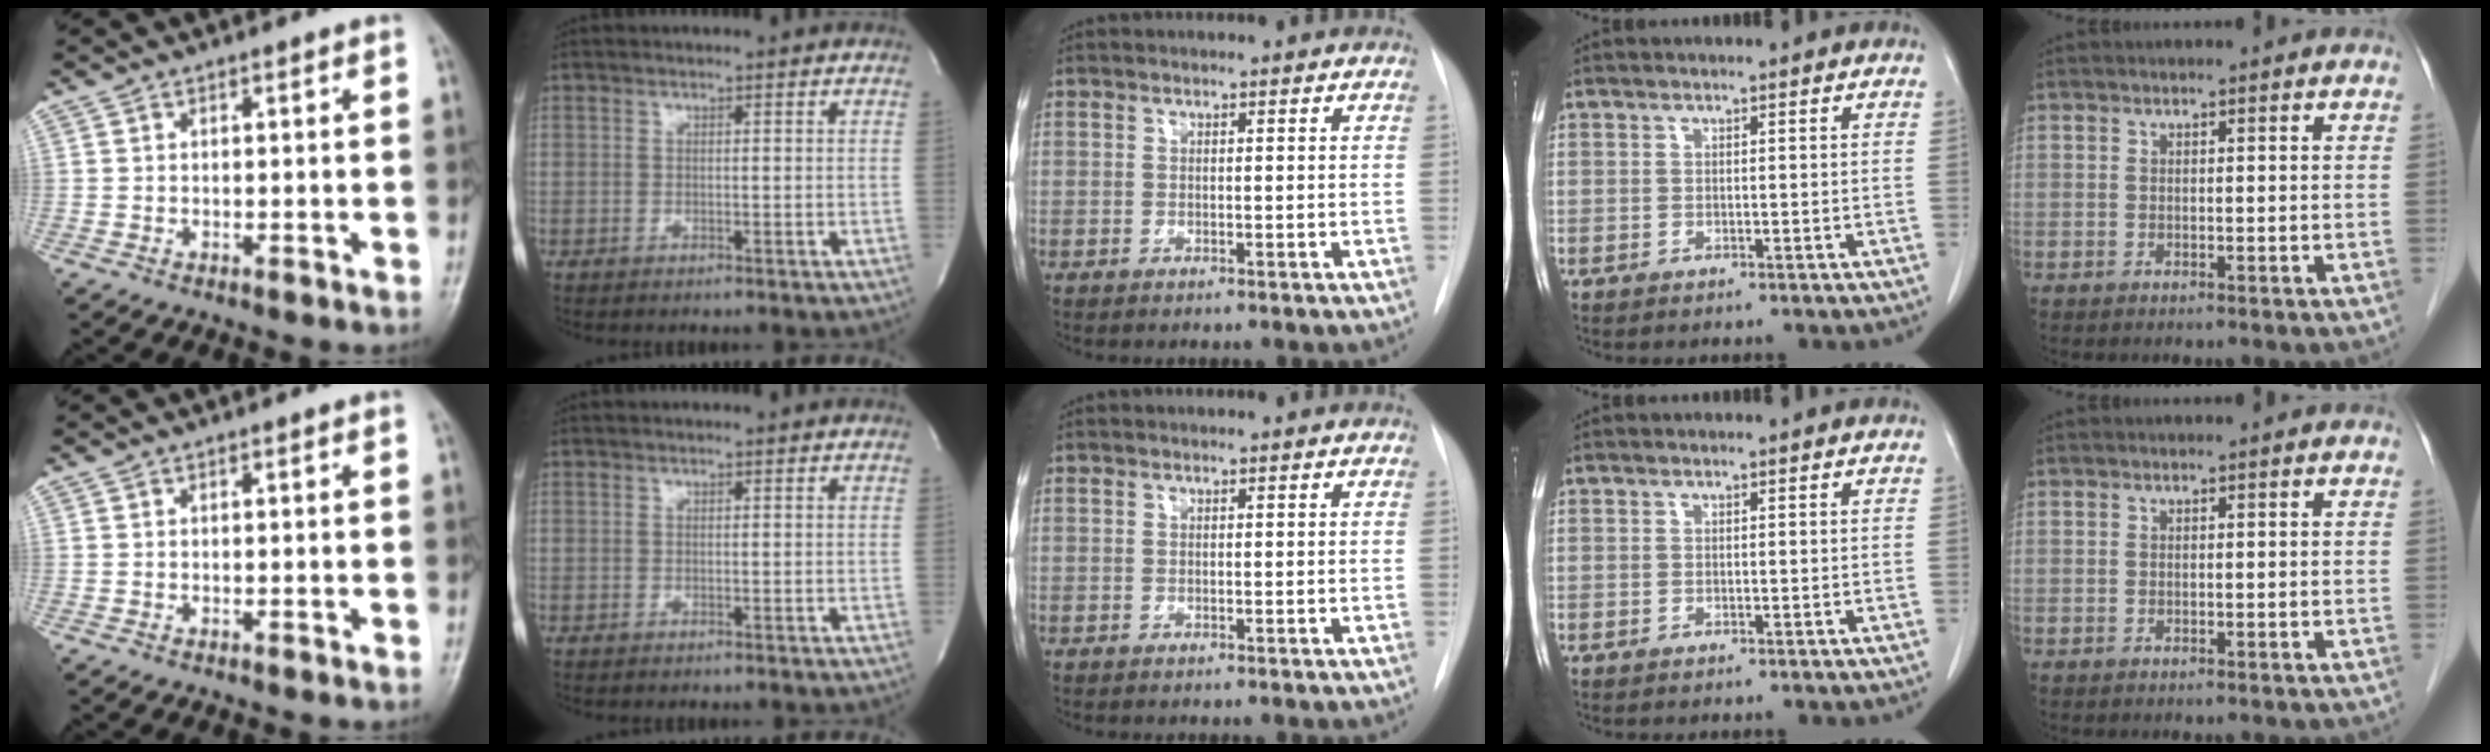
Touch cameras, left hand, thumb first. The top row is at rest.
{}